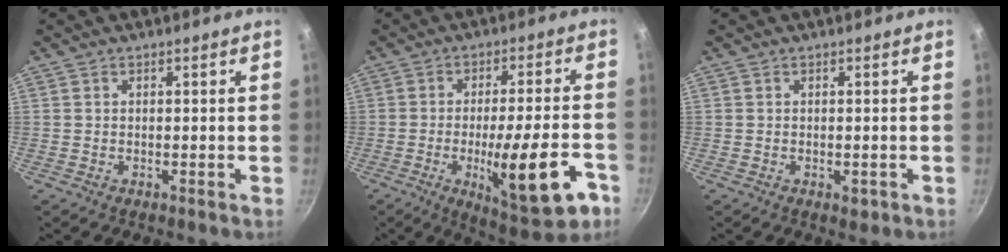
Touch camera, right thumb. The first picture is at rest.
{"total": 17.5, "force": [-6.7, 4.6, 15.6], "torque": [-0.206, 0.017, -0.087]}
{"total": 1.6, "force": [-0.5, 0.8, 1.3], "torque": [-0.018, -0.003, -0.006]}